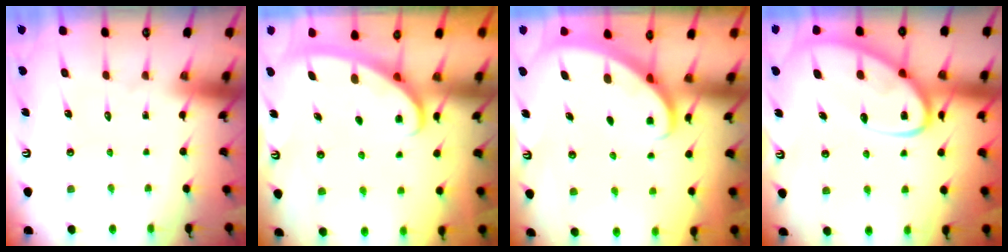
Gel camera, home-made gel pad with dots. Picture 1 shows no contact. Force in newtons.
{"total": 2.8, "press": 2.8, "slide": 0.4}
{"total": 2.8, "press": 2.8, "slide": 0.2}
{"total": 13.7, "press": 13.7, "slide": 1.3}